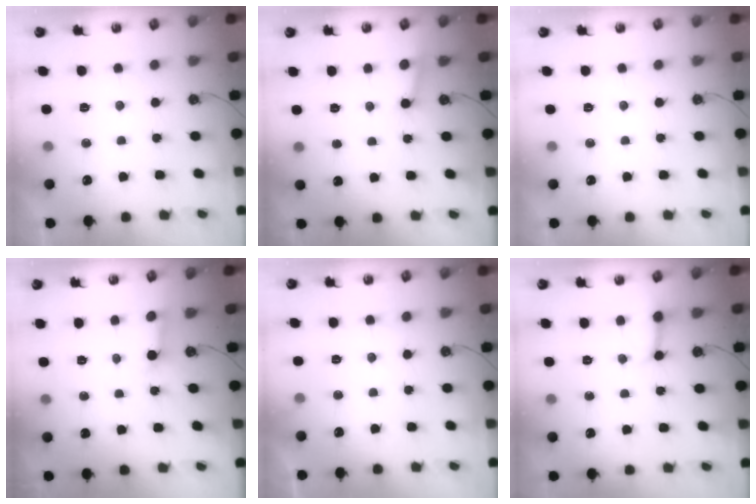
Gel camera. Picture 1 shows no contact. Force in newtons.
{"total": 3.7, "press": 3.7, "slide": 0.4}
{"total": 0.0}
{"total": 2.9, "press": 2.9, "slide": 0.4}
{"total": 4.4, "press": 4.4, "slide": 0.2}
{"total": 3.3, "press": 3.3, "slide": 0.5}